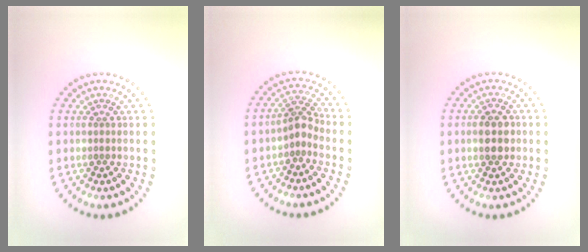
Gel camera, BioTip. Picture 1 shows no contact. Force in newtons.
{"total": 2.2, "press": 1.8, "slide": 1.3}
{"total": 2.8, "press": 2.8, "slide": 0.1}